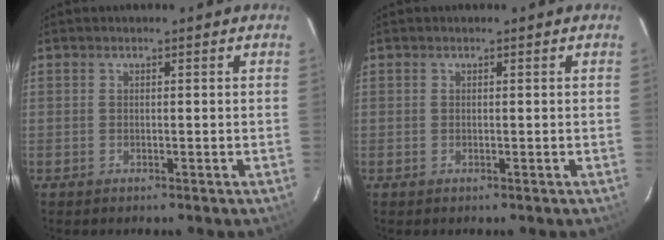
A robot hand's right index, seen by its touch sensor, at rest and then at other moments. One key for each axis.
{"total": 0.0}